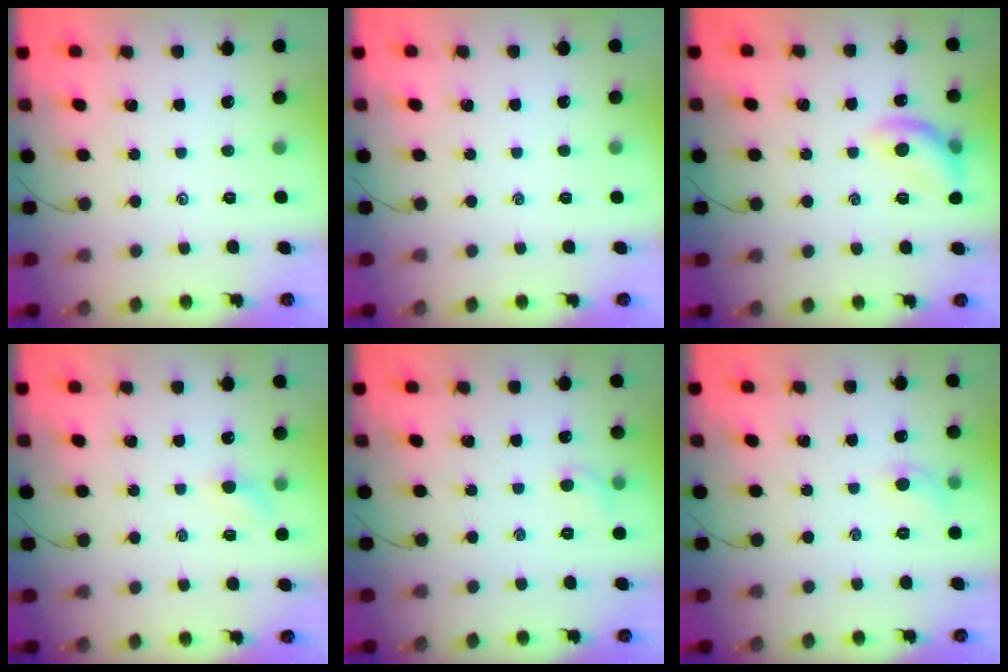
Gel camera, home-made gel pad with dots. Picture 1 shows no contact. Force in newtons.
{"total": 0.0}
{"total": 11.4, "press": 11.4, "slide": 0.7}
{"total": 2.9, "press": 2.7, "slide": 0.9}
{"total": 4.8, "press": 4.6, "slide": 1.5}
{"total": 5.7, "press": 5.5, "slide": 1.5}